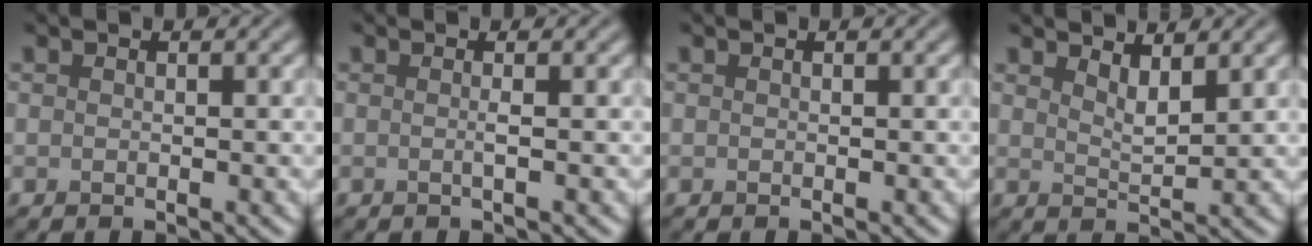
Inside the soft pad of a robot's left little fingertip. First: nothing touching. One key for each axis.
{"total": 1.0, "fx": -0.1, "fy": 0.2, "fz": 1.0, "tx": -0.013, "ty": -0.002, "tz": -0.006}
{"total": 0.0}
{"total": 2.3, "fx": 1.9, "fy": 0.5, "fz": 1.3, "tx": -0.019, "ty": -0.005, "tz": 0.034}